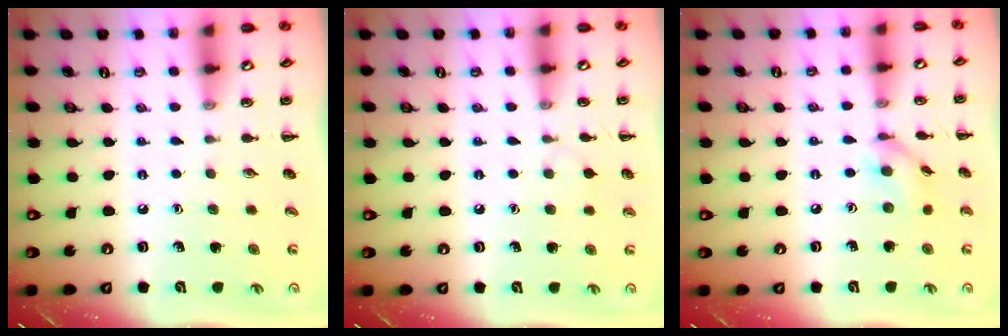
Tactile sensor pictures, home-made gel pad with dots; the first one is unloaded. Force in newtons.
{"total": 4.8, "press": 4.6, "slide": 1.4}
{"total": 7.4, "press": 7.3, "slide": 0.5}